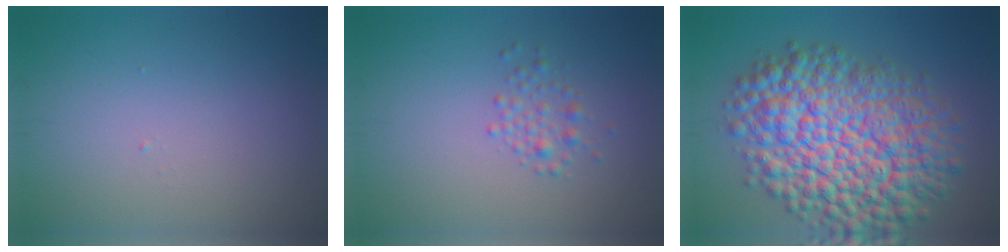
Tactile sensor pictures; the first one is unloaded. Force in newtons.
{"total": 2.2, "press": 2.2, "slide": 0.0}
{"total": 13.8, "press": 13.7, "slide": 0.5}